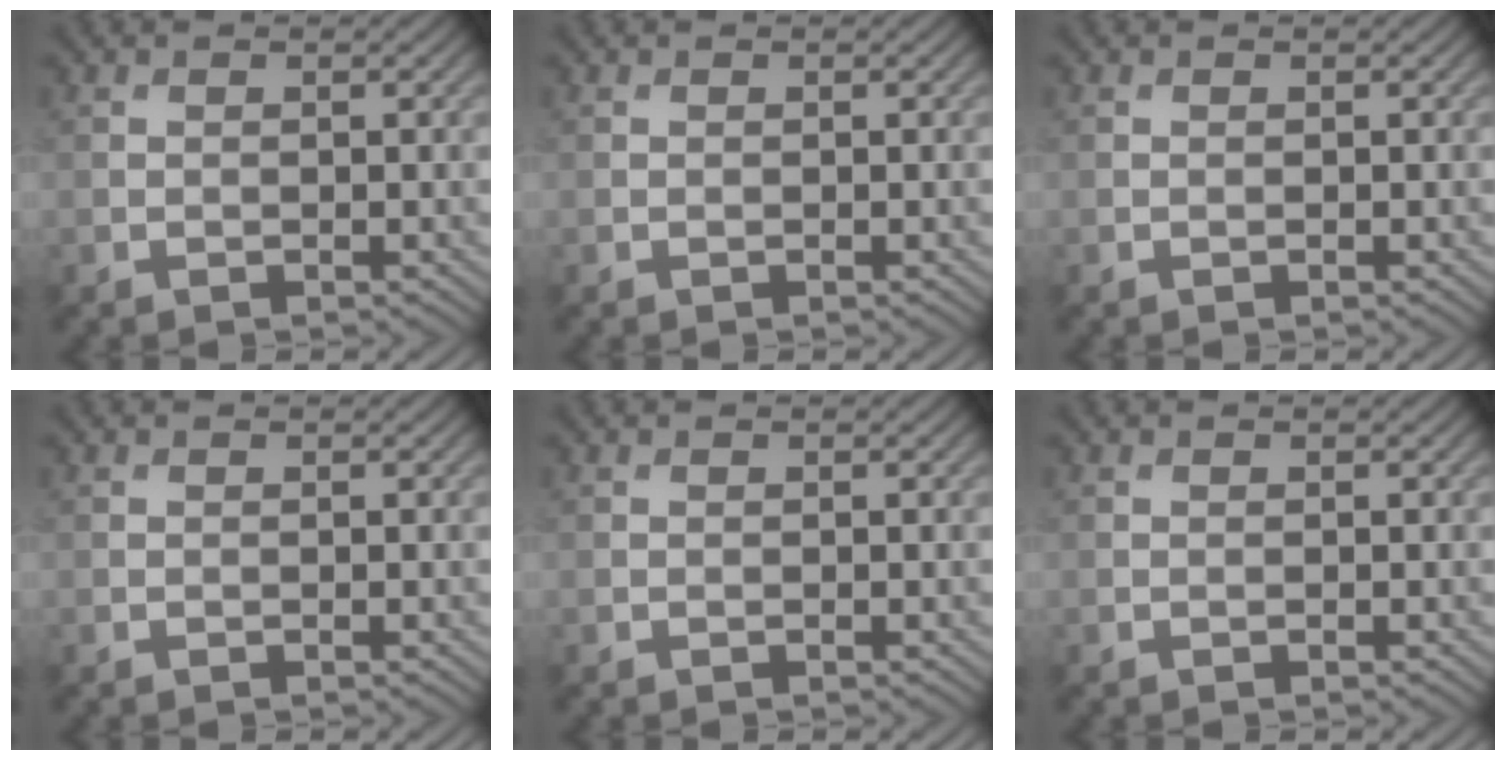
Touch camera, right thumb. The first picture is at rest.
{"total": 0.0}
{"total": 0.0}
{"total": 0.0}
{"total": 0.0}
{"total": 0.0}